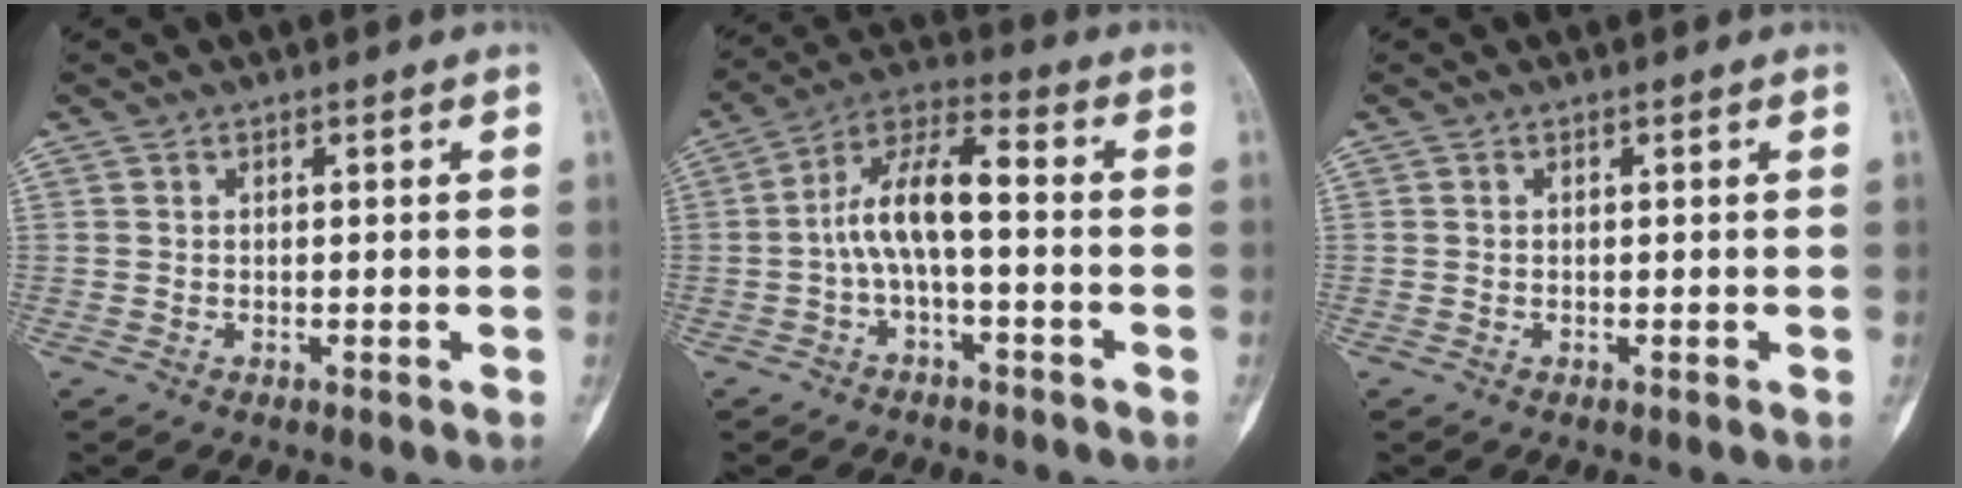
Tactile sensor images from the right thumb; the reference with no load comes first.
{"total": 10.0, "force": [-1.4, 3.6, 9.2], "torque": [-0.179, 0.051, -0.032]}
{"total": 0.0}